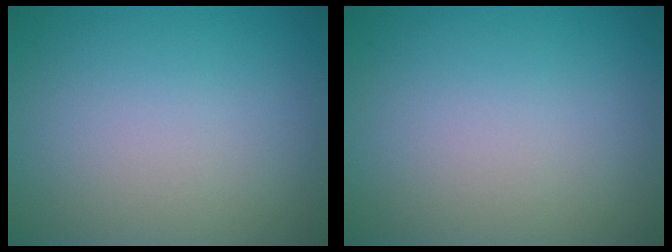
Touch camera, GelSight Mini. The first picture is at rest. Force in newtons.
{"total": 0.0}